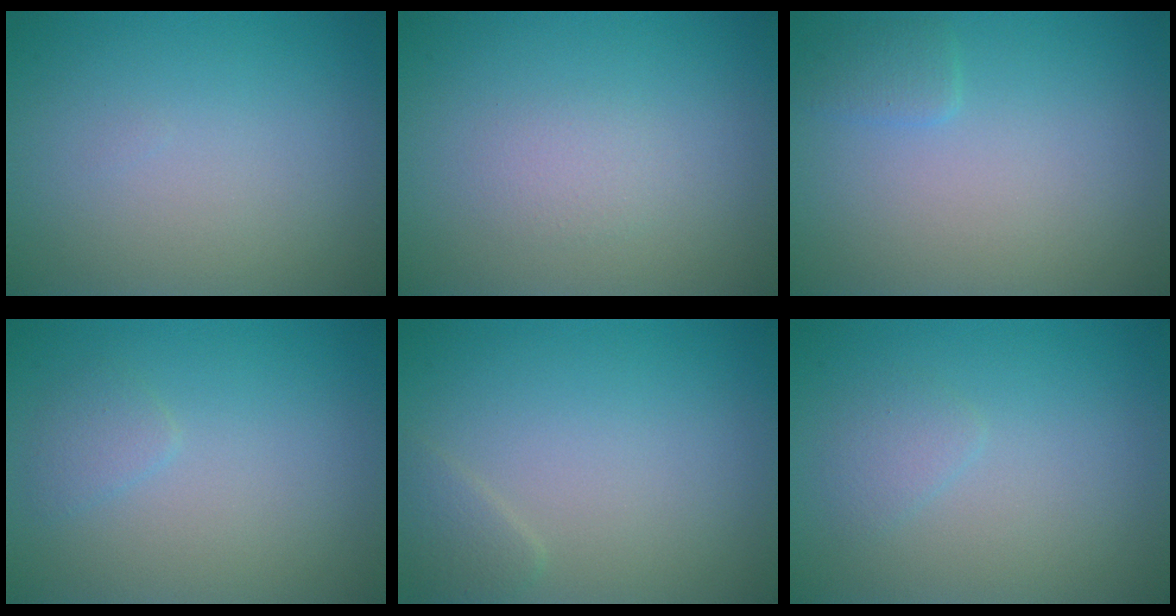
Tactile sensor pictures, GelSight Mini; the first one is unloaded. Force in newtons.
{"total": 1.1, "press": 1.1, "slide": 0.1}
{"total": 1.2, "press": 1.2, "slide": 0.1}
{"total": 1.1, "press": 1.1, "slide": 0.1}
{"total": 1.2, "press": 1.2, "slide": 0.0}
{"total": 1.1, "press": 1.1, "slide": 0.1}